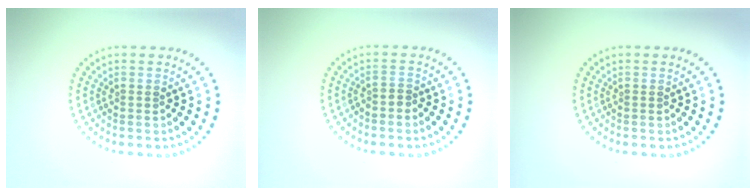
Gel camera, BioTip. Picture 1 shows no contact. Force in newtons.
{"total": 0.8, "press": 0.5, "slide": 0.6}
{"total": 0.0}